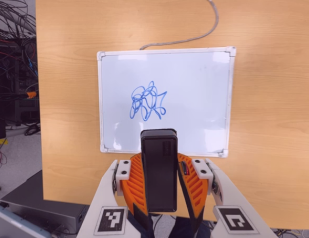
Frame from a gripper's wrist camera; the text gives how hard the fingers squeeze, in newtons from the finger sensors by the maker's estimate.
{"total": 8.6, "left": 7.7, "right": 9.5}